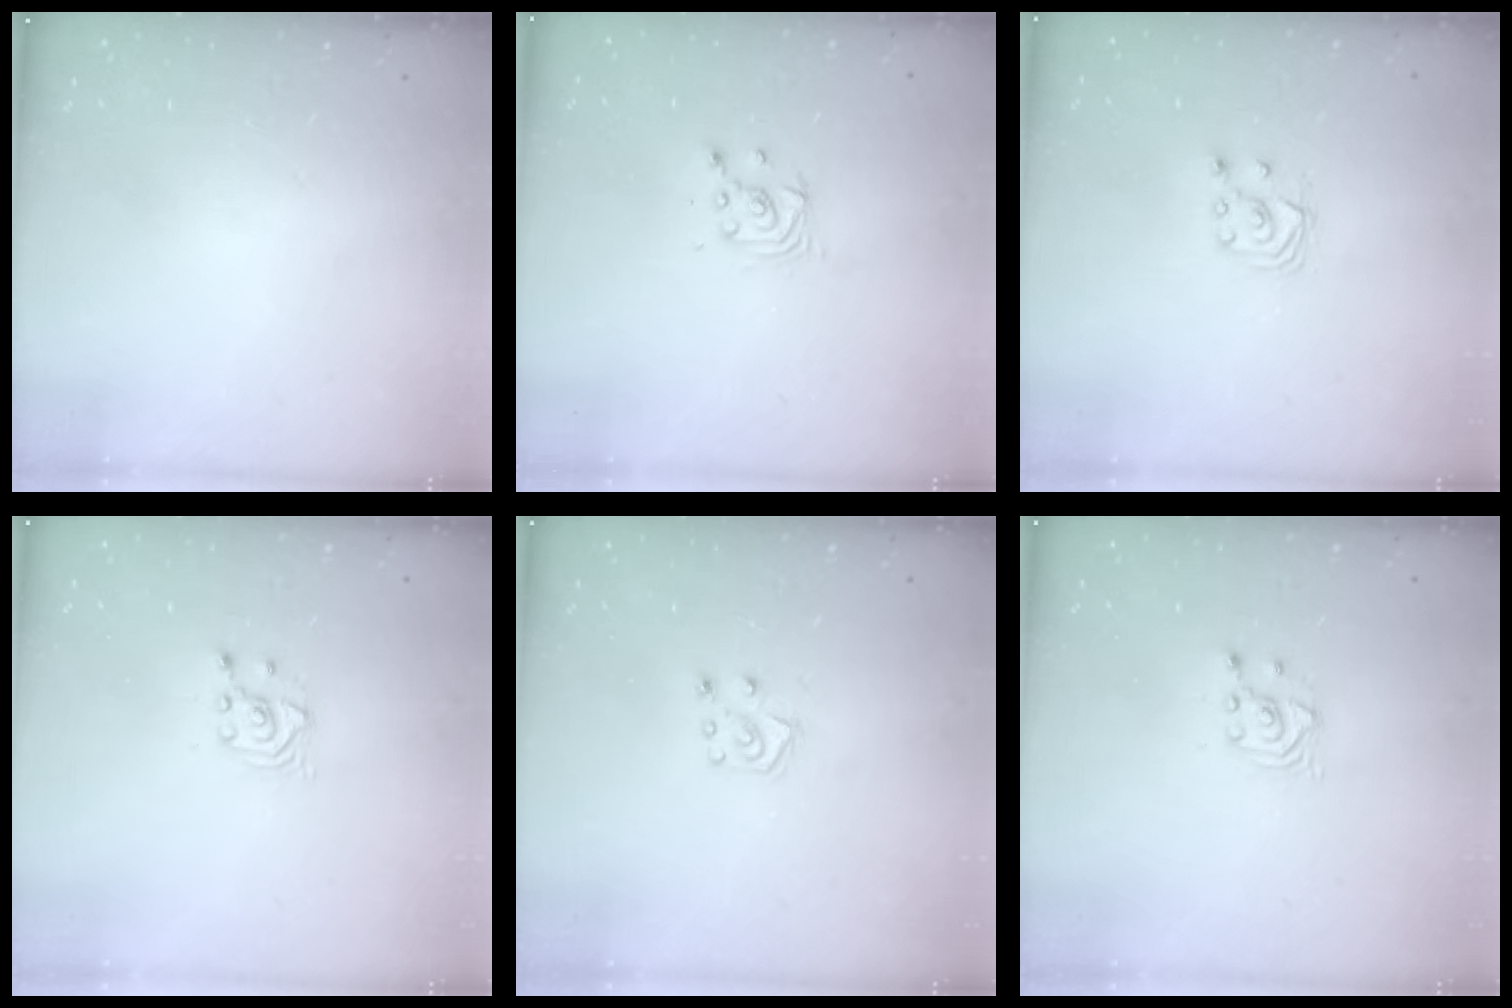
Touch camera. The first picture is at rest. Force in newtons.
{"total": 3.4, "press": 3.4, "slide": 0.4}
{"total": 3.5, "press": 3.5, "slide": 0.4}
{"total": 2.6, "press": 2.5, "slide": 0.3}
{"total": 5.0, "press": 4.9, "slide": 0.4}
{"total": 2.6, "press": 2.5, "slide": 0.3}